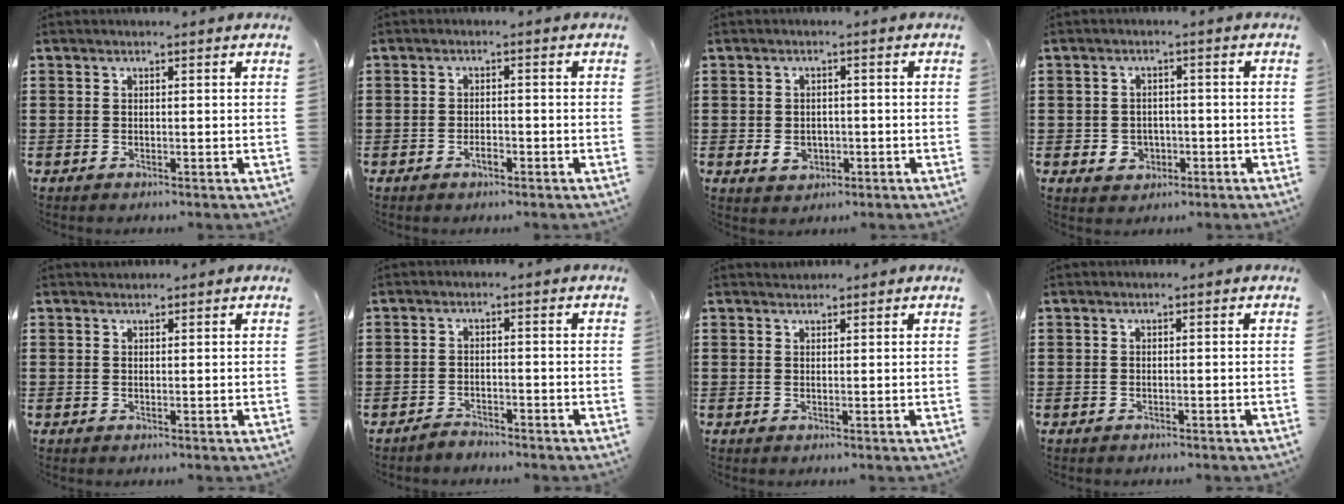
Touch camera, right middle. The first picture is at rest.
{"total": 1.9, "force": [-1.1, 0.7, 1.4], "torque": [-0.028, 0.001, -0.020]}
{"total": 2.4, "force": [-0.4, 1.8, 1.5], "torque": [-0.023, -0.001, -0.010]}
{"total": 2.3, "force": [-0.6, 2.0, 0.8], "torque": [-0.023, 0.003, -0.016]}
{"total": 0.6, "force": [0.6, 0.3, -0.1], "torque": [0.000, 0.001, 0.011]}
{"total": 1.9, "force": [-1.9, 0.3, 0.1], "torque": [-0.009, 0.003, -0.040]}
{"total": 0.9, "force": [0.8, 0.3, -0.1], "torque": [0.000, 0.000, 0.017]}
{"total": 0.0}